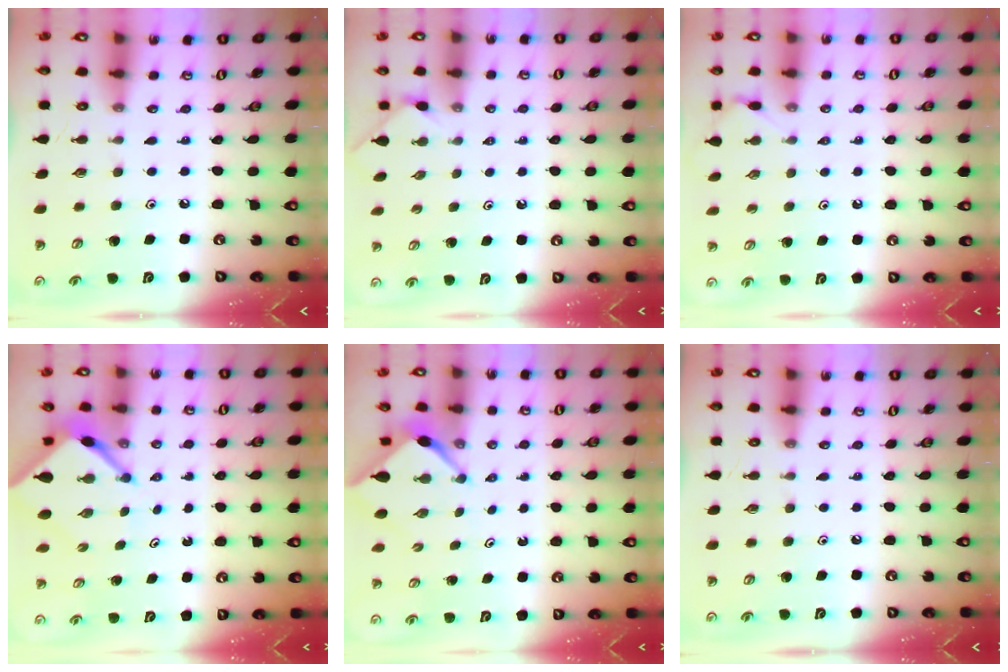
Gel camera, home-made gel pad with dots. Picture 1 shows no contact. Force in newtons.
{"total": 1.0, "press": 0.9, "slide": 0.3}
{"total": 4.1, "press": 4.1, "slide": 0.7}
{"total": 4.3, "press": 4.3, "slide": 0.4}
{"total": 2.5, "press": 2.5, "slide": 0.2}
{"total": 0.0}